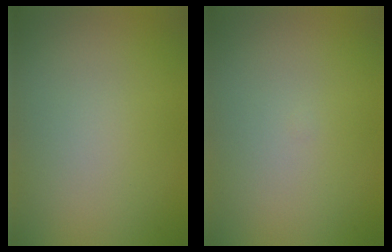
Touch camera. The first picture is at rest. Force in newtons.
{"total": 0.0}